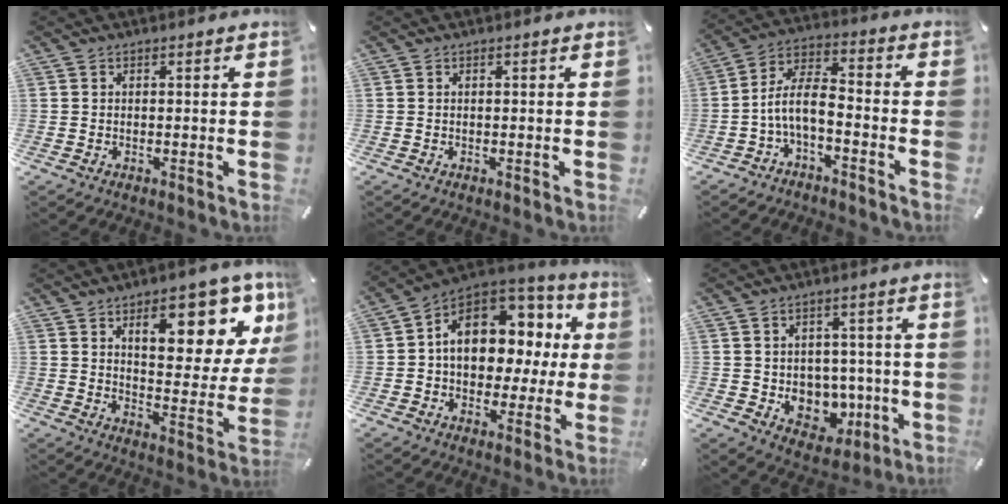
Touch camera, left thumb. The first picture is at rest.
{"total": 0.0}
{"total": 8.2, "force": [-3.6, 3.7, 6.4], "torque": [-0.135, 0.003, -0.068]}
{"total": 16.7, "force": [9.4, 7.2, 11.8], "torque": [-0.147, -0.055, 0.148]}
{"total": 13.1, "force": [3.0, 9.9, 8.0], "torque": [-0.122, -0.021, 0.059]}
{"total": 7.9, "force": [0.3, 7.5, 2.5], "torque": [-0.026, -0.010, 0.017]}